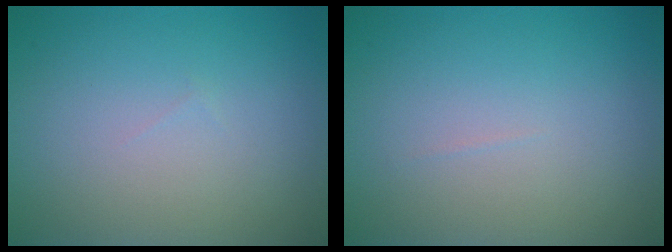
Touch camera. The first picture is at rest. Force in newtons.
{"total": 0.0}